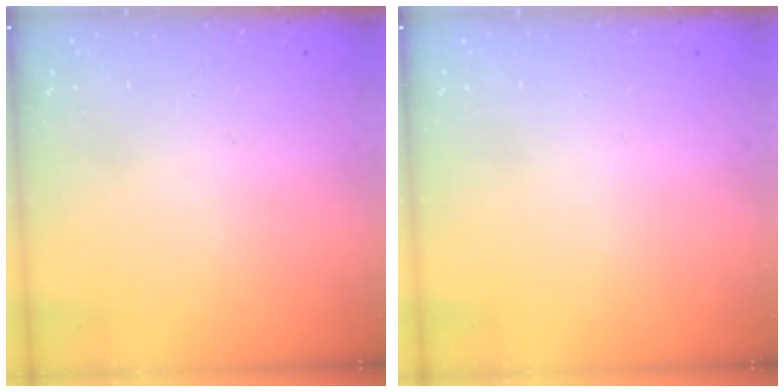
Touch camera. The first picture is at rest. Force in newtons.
{"total": 0.0}